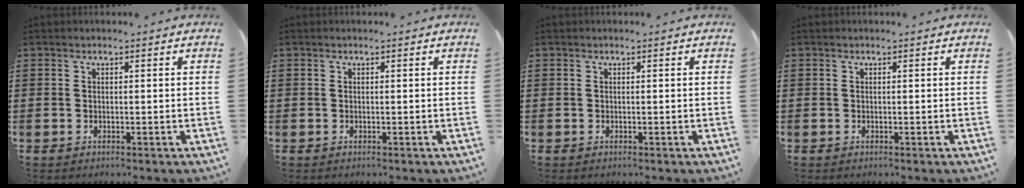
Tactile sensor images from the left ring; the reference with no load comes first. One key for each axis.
{"total": 0.0}
{"total": 0.0}
{"total": 0.0}